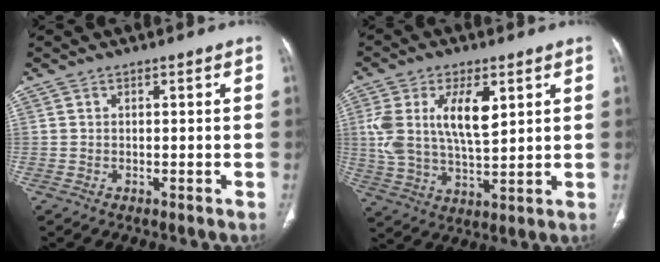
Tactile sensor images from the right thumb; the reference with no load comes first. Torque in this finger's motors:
{"motor_torque": [0.72, 0.83, 1.01, 0.50, 0.18]}